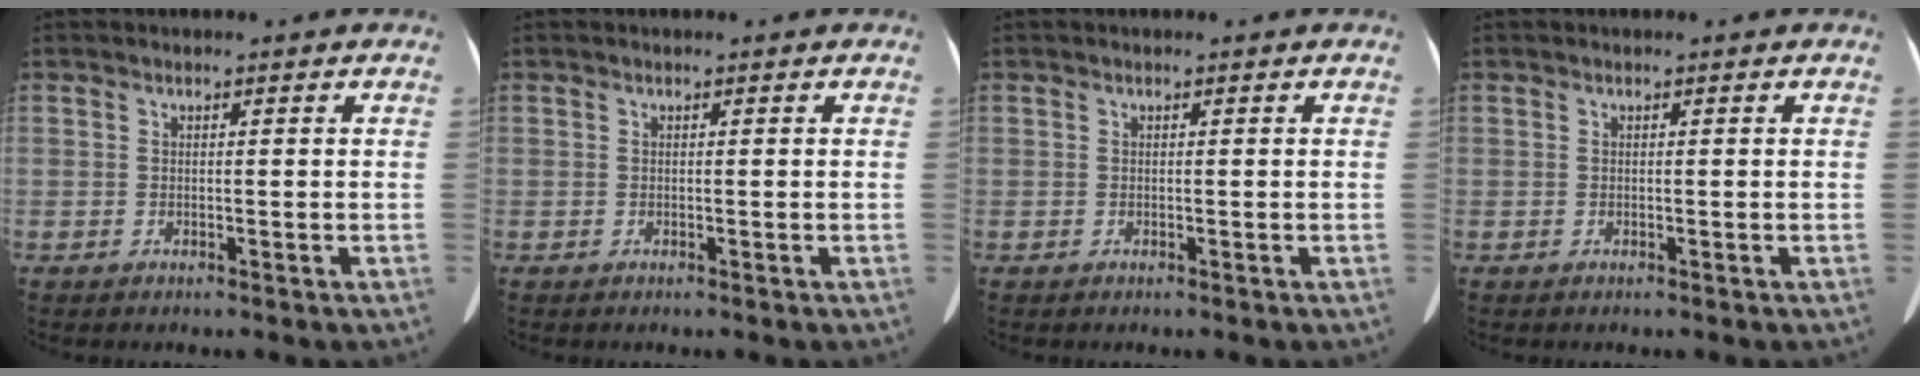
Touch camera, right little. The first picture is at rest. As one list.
[{"total": 0.0}, {"total": 0.0}, {"total": 0.0}]